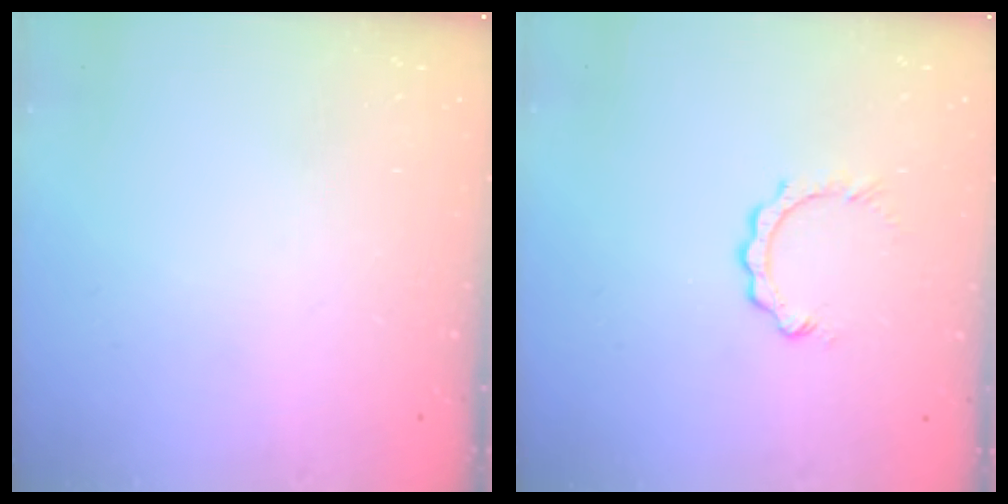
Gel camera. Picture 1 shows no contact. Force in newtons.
{"total": 3.9, "press": 3.9, "slide": 0.3}